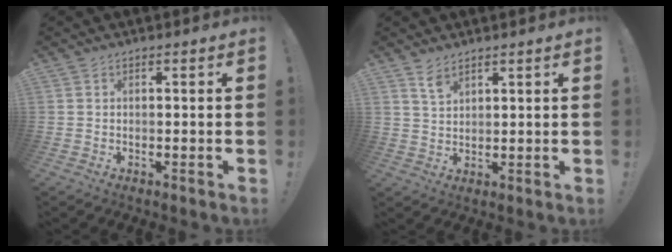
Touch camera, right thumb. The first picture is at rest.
{"total": 4.4, "force": [3.3, 2.1, 2.0], "torque": [-0.025, -0.027, 0.060]}